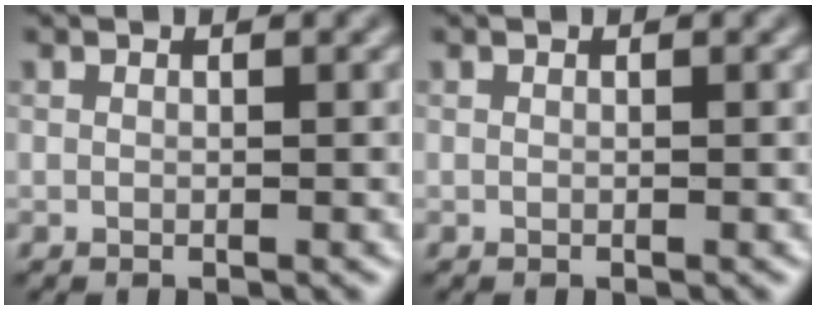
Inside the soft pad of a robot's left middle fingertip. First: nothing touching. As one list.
[{"total": 0.0}]